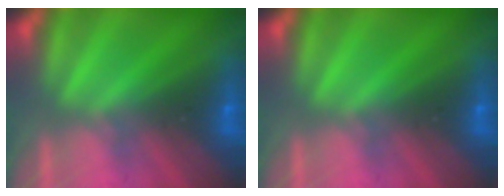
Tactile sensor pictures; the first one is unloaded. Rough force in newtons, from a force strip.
{"total": 0.0}